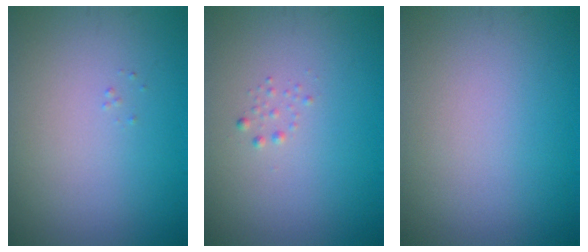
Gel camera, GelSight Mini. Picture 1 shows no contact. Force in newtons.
{"total": 0.6, "press": 0.6, "slide": 0.0}
{"total": 0.0}